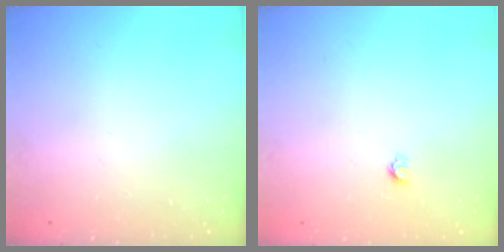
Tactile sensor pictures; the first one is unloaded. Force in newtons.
{"total": 3.4, "press": 3.4, "slide": 0.2}